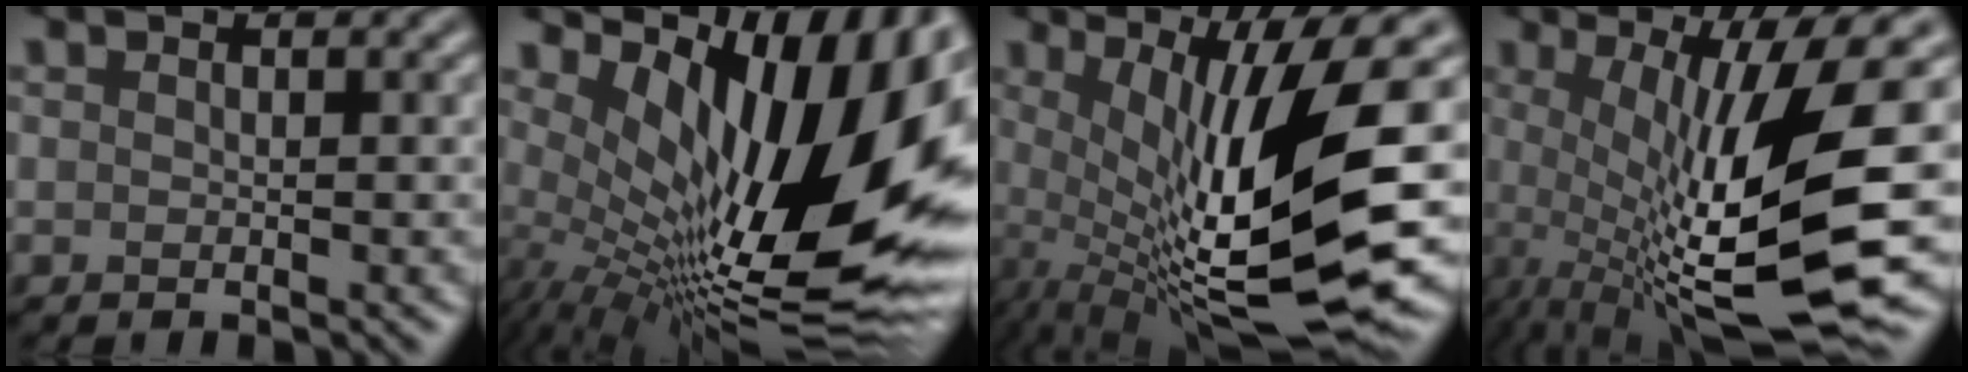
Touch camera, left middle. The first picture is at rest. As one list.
[{"total": 18.0, "force": [3.0, 7.5, 16.1], "torque": [-0.238, -0.003, 0.056]}, {"total": 14.7, "force": [-0.6, 3.7, 14.2], "torque": [-0.218, -0.014, 0.000]}, {"total": 13.9, "force": [-1.0, 3.4, 13.4], "torque": [-0.208, -0.014, -0.010]}]